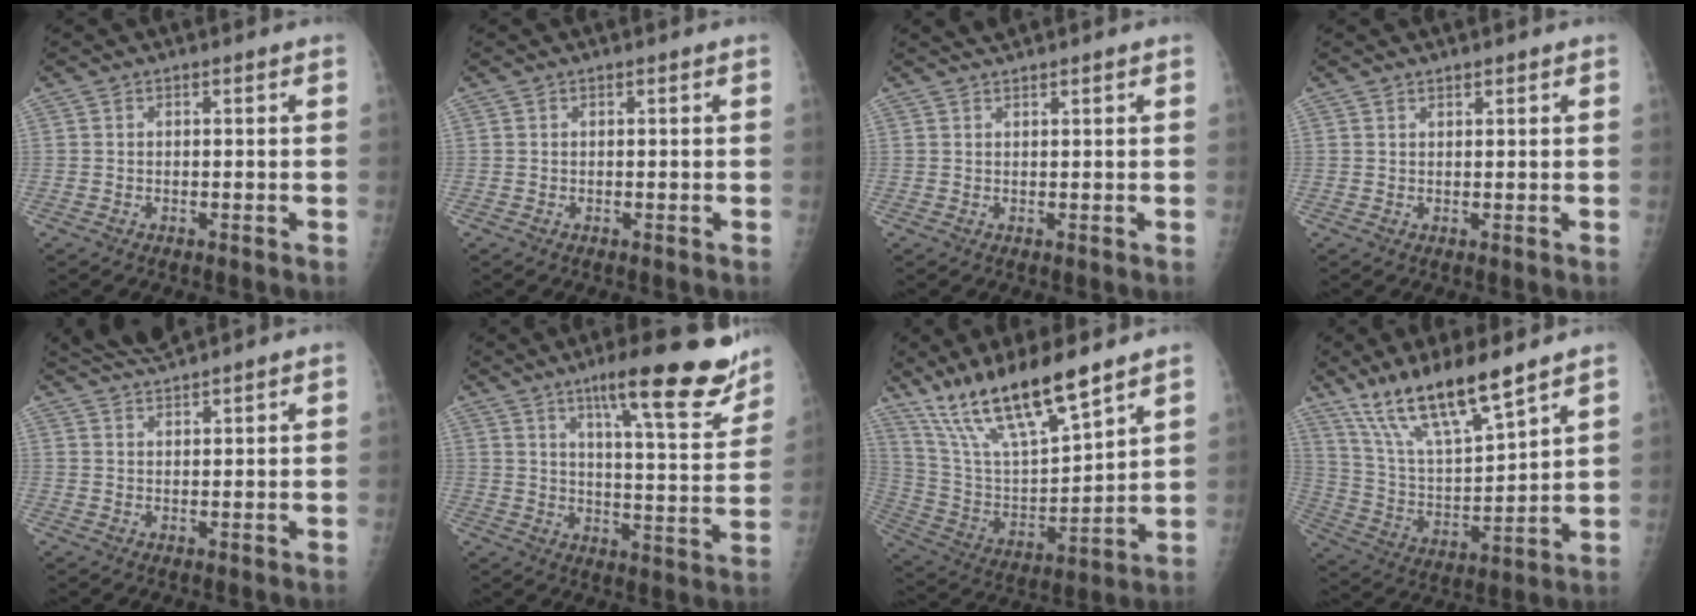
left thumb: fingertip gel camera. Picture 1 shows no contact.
{"total": 0.0}
{"total": 2.0, "force": [1.8, -0.1, 0.9], "torque": [-0.011, 0.004, 0.034]}
{"total": 1.2, "force": [1.0, 0.4, 0.5], "torque": [-0.002, -0.005, 0.015]}
{"total": 4.6, "force": [4.3, -0.3, 1.5], "torque": [-0.028, -0.003, 0.087]}
{"total": 19.7, "force": [13.4, 3.6, 14.0], "torque": [-0.165, -0.065, 0.195]}
{"total": 19.1, "force": [14.2, 4.0, 12.2], "torque": [-0.205, -0.062, 0.274]}
{"total": 16.9, "force": [12.4, 3.3, 11.0], "torque": [-0.186, -0.060, 0.245]}